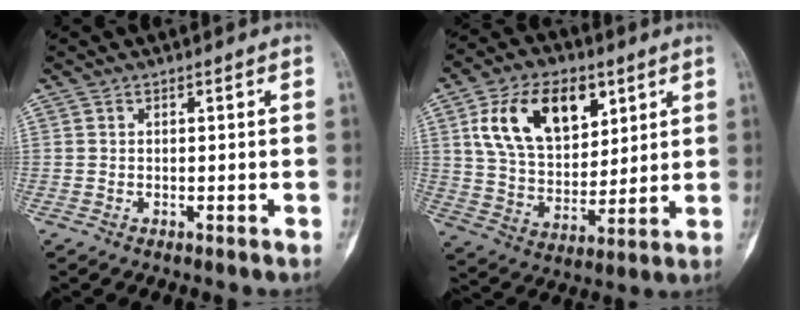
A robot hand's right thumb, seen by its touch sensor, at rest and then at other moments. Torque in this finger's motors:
{"motor_torque": [0.78, 1.07, 1.09, 0.08, 0.26]}